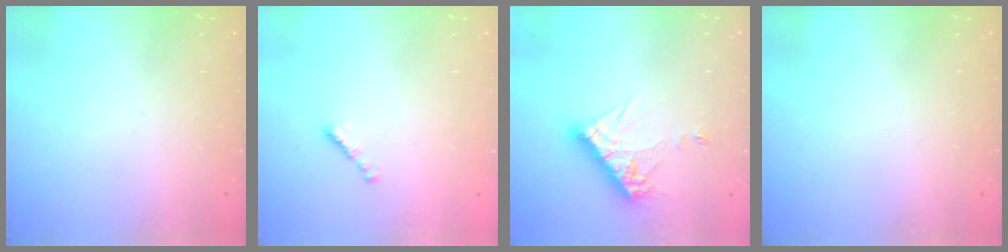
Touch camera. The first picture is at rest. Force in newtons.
{"total": 1.0, "press": 0.8, "slide": 0.5}
{"total": 11.7, "press": 11.6, "slide": 1.1}
{"total": 0.0}